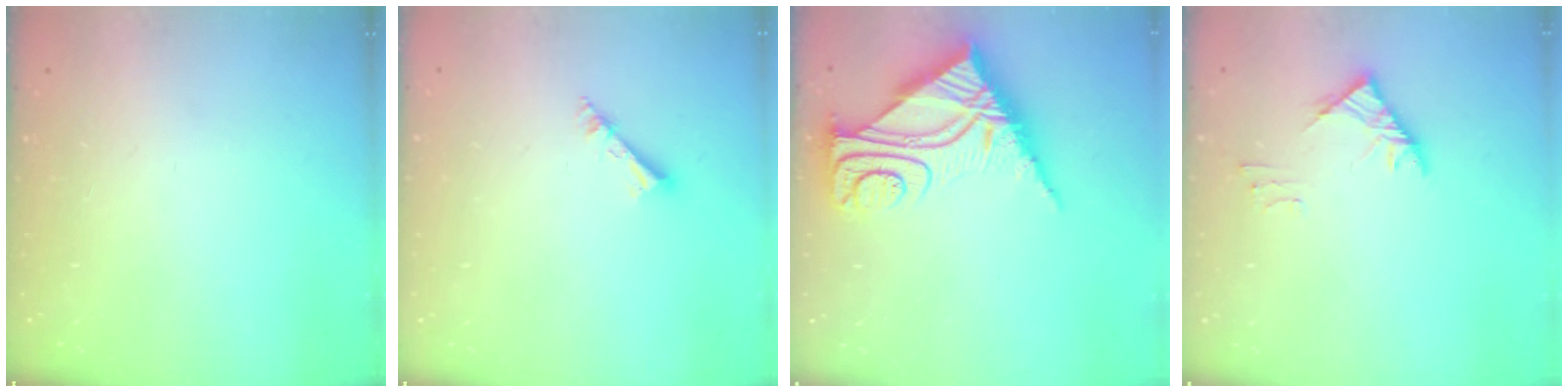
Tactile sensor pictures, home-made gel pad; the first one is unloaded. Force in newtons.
{"total": 2.6, "press": 2.5, "slide": 0.2}
{"total": 13.6, "press": 13.5, "slide": 1.4}
{"total": 3.3, "press": 3.2, "slide": 0.8}